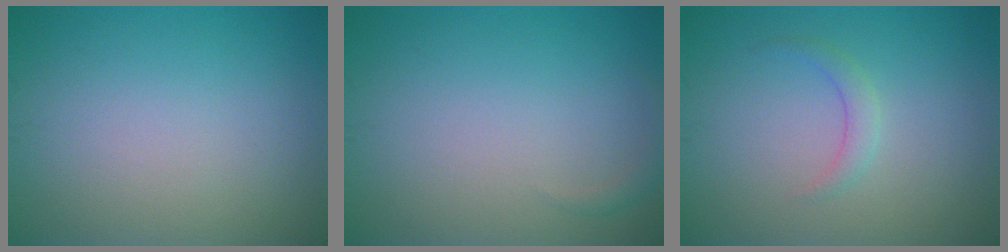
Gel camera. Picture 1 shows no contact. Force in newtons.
{"total": 0.9, "press": 0.9, "slide": 0.1}
{"total": 1.4, "press": 1.4, "slide": 0.1}